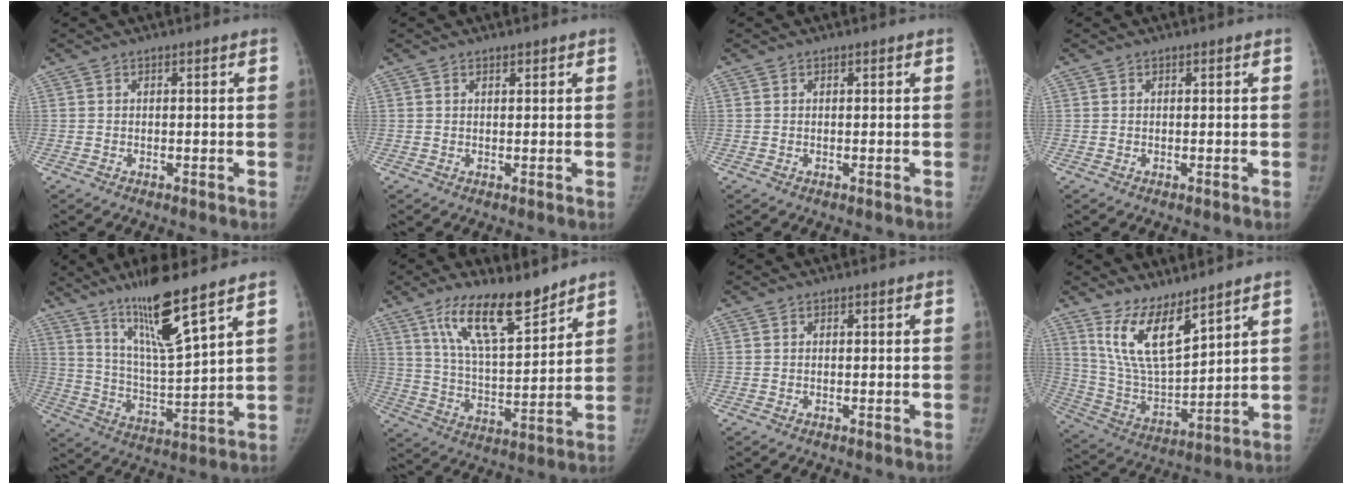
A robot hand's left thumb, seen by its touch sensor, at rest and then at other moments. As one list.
[{"total": 0.6, "force": [0.5, 0.3, 0.2], "torque": [-0.003, -0.003, 0.007]}, {"total": 0.0}, {"total": 0.0}, {"total": 14.4, "force": [9.7, 1.1, 10.6], "torque": [-0.186, -0.066, 0.185]}, {"total": 14.4, "force": [10.2, 4.2, 9.2], "torque": [-0.137, -0.063, 0.192]}, {"total": 0.0}, {"total": 12.5, "force": [8.6, 3.9, 8.2], "torque": [-0.136, -0.067, 0.187]}]